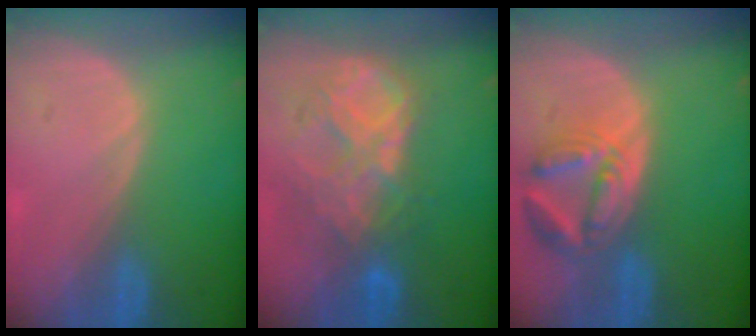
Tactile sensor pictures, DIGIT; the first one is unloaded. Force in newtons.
{"total": 9.2, "press": 7.8, "slide": 4.9}
{"total": 7.9, "press": 7.0, "slide": 3.6}